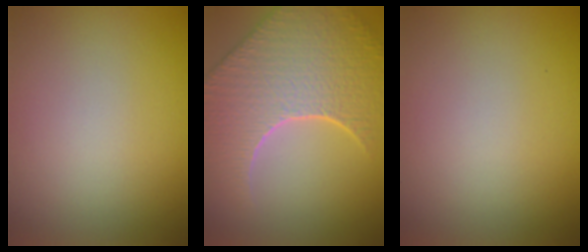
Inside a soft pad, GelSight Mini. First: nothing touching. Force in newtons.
{"total": 8.9, "press": 6.5, "slide": 6.1}
{"total": 0.0}